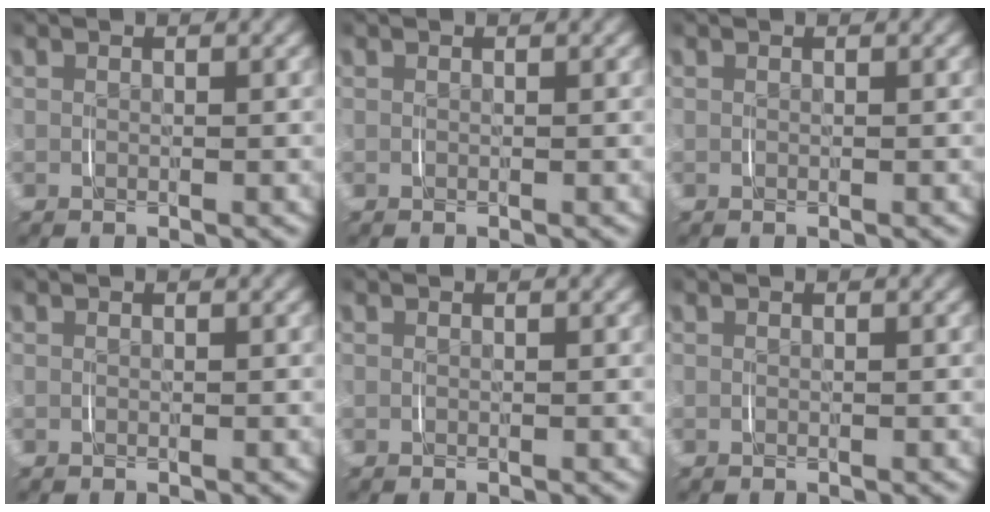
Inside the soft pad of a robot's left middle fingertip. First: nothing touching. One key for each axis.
{"total": 0.0}
{"total": 0.0}
{"total": 0.0}
{"total": 0.0}
{"total": 0.0}